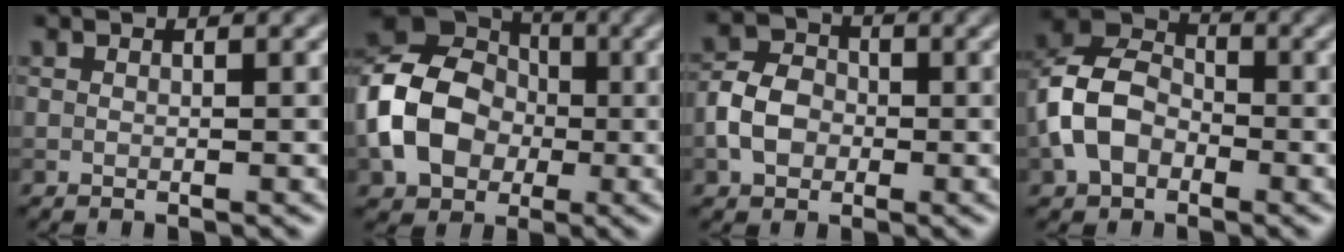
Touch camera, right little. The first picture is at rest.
{"total": 9.6, "force": [-1.6, 7.3, 6.0], "torque": [-0.124, 0.002, -0.043]}
{"total": 4.0, "force": [-0.9, 3.1, 2.3], "torque": [-0.048, 0.006, -0.023]}
{"total": 7.2, "force": [-1.8, 5.3, 4.6], "torque": [-0.110, 0.009, -0.048]}